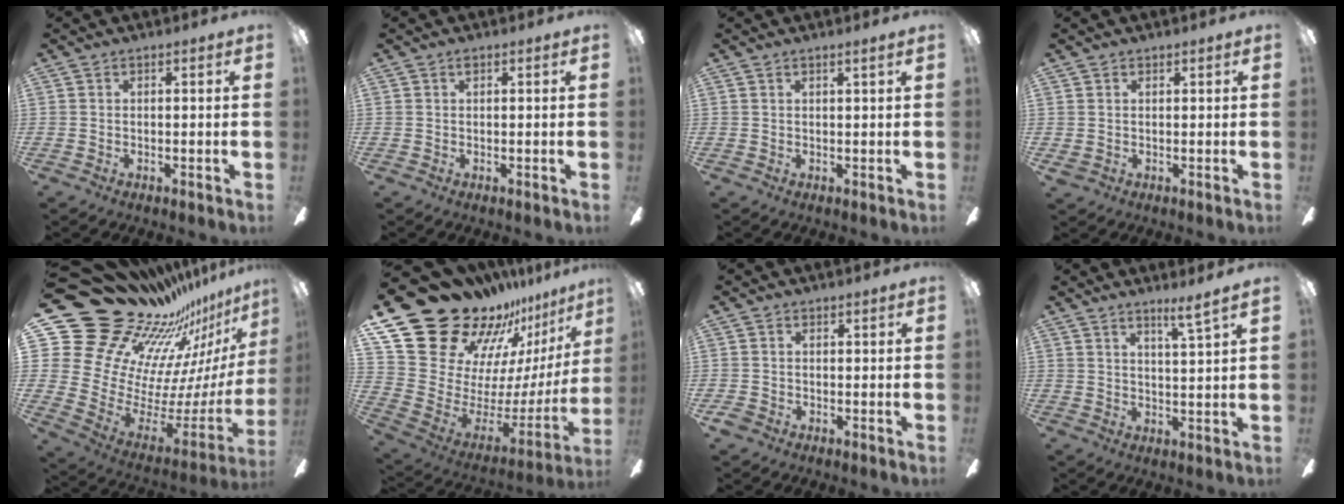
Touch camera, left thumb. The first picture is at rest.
{"total": 0.6, "force": [0.4, 0.2, 0.4], "torque": [-0.008, 0.002, 0.007]}
{"total": 1.2, "force": [1.0, -0.3, 0.6], "torque": [-0.012, -0.002, 0.018]}
{"total": 1.5, "force": [0.9, 1.2, 0.2], "torque": [-0.005, 0.001, 0.017]}
{"total": 25.1, "force": [19.1, 12.7, 10.0], "torque": [-0.140, -0.202, 0.415]}
{"total": 26.6, "force": [20.5, 13.0, 10.8], "torque": [-0.187, -0.170, 0.398]}
{"total": 1.9, "force": [-0.5, 1.8, 0.5], "torque": [-0.008, 0.004, -0.008]}
{"total": 4.3, "force": [3.7, -0.8, 2.2], "torque": [-0.036, -0.028, 0.059]}